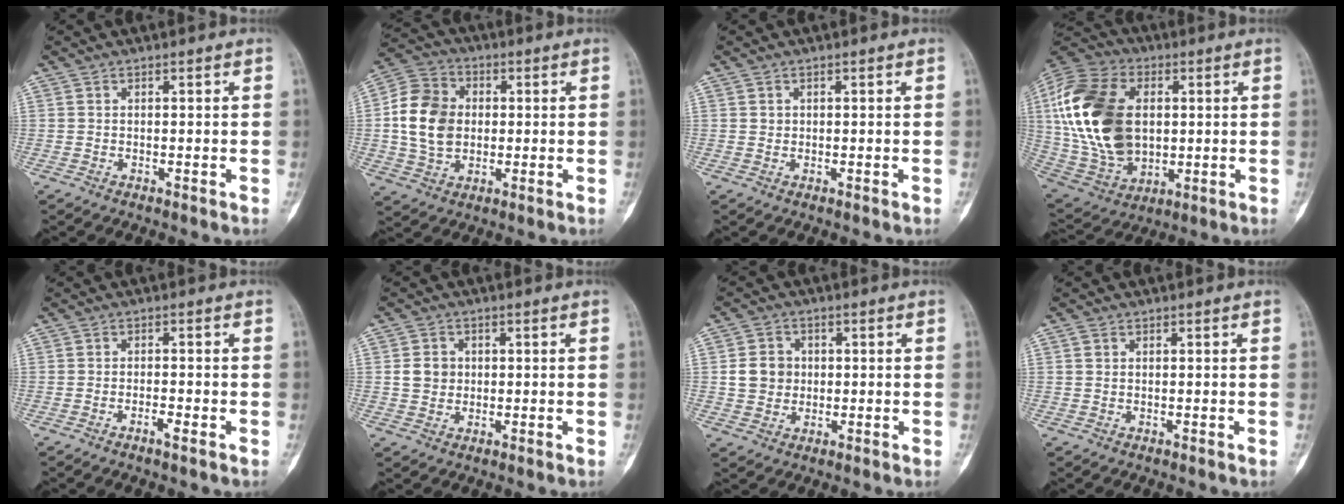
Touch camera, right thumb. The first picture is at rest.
{"total": 12.8, "force": [0.4, 9.8, 8.1], "torque": [-0.134, 0.016, 0.003]}
{"total": 0.8, "force": [0.2, 0.7, 0.2], "torque": [0.002, 0.002, 0.004]}
{"total": 24.6, "force": [2.8, 16.3, 18.2], "torque": [-0.365, -0.004, 0.059]}
{"total": 1.9, "force": [-1.1, 0.3, 1.6], "torque": [-0.030, 0.006, -0.023]}
{"total": 5.0, "force": [0.4, 4.3, 2.3], "torque": [-0.024, 0.002, 0.006]}
{"total": 5.9, "force": [0.4, 5.3, 2.6], "torque": [-0.023, 0.002, 0.005]}
{"total": 1.2, "force": [0.4, 0.9, 0.7], "torque": [-0.016, 0.002, 0.010]}